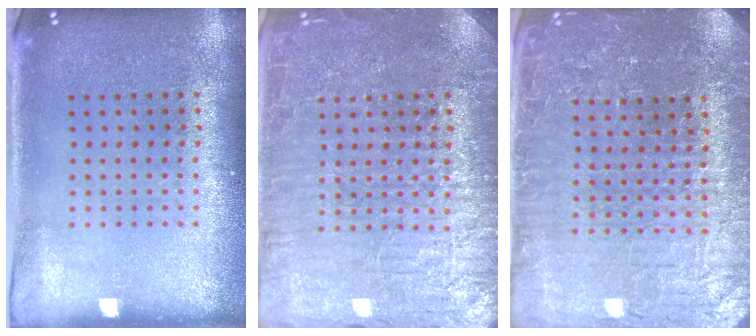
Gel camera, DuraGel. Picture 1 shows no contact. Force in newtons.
{"total": 7.1, "press": 7.0, "slide": 1.0}
{"total": 4.4, "press": 4.2, "slide": 1.3}